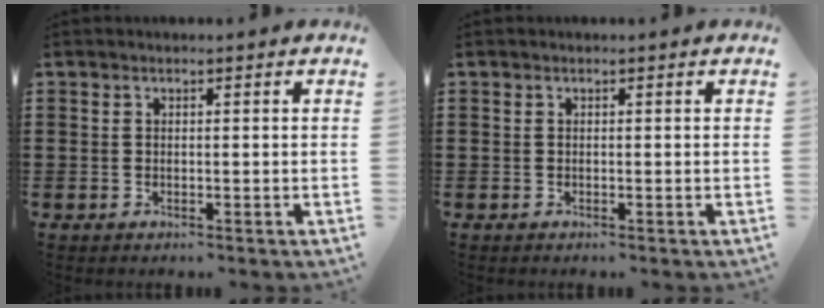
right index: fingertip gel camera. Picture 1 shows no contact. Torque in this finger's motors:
{"motor_torque": [-0.02, 0.04, -0.01, -0.01]}